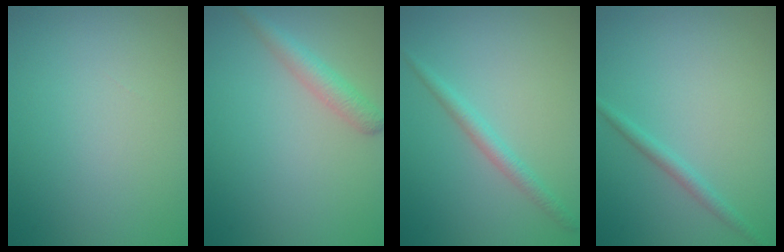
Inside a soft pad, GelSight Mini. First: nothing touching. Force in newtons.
{"total": 2.5, "press": 2.5, "slide": 0.1}
{"total": 2.0, "press": 2.0, "slide": 0.0}
{"total": 1.5, "press": 1.5, "slide": 0.1}